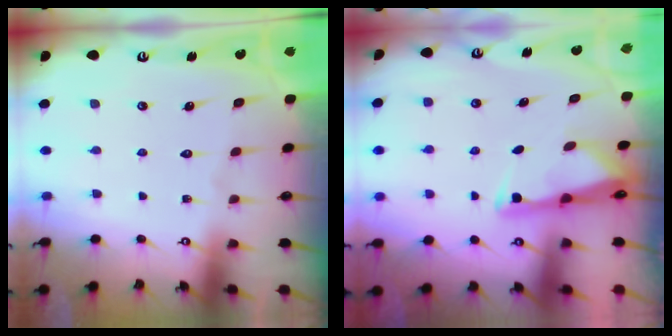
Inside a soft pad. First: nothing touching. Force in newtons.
{"total": 2.8, "press": 2.8, "slide": 0.4}